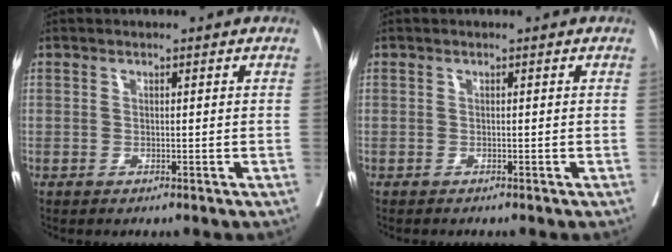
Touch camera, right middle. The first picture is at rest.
{"total": 1.8, "force": [-1.6, 0.2, 0.6], "torque": [-0.010, -0.002, -0.025]}